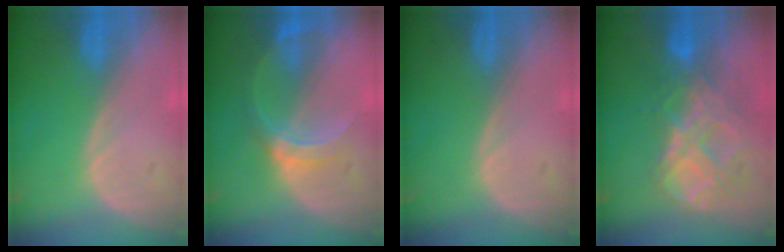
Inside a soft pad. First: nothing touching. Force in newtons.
{"total": 6.3, "press": 5.6, "slide": 2.8}
{"total": 0.0}
{"total": 8.8, "press": 7.6, "slide": 4.5}